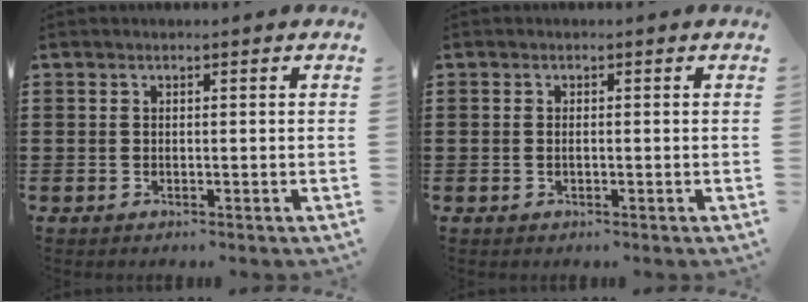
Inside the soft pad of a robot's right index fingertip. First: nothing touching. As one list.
[{"total": 0.6, "force": [-0.1, 0.2, 0.6], "torque": [-0.013, -0.002, -0.002]}]